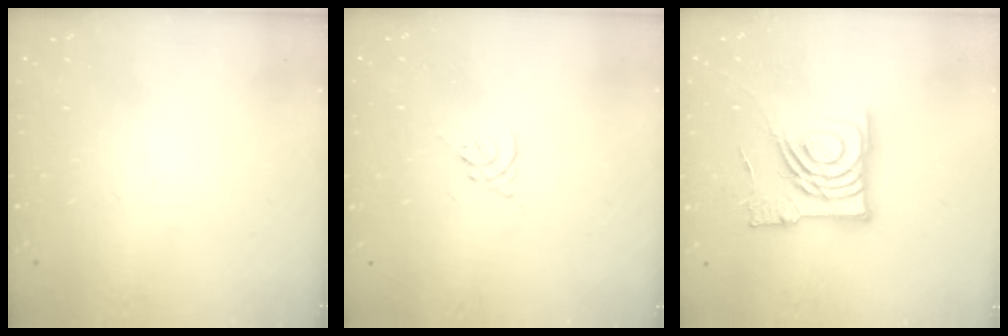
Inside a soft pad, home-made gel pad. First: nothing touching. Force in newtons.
{"total": 1.8, "press": 1.7, "slide": 0.5}
{"total": 14.9, "press": 14.8, "slide": 1.8}